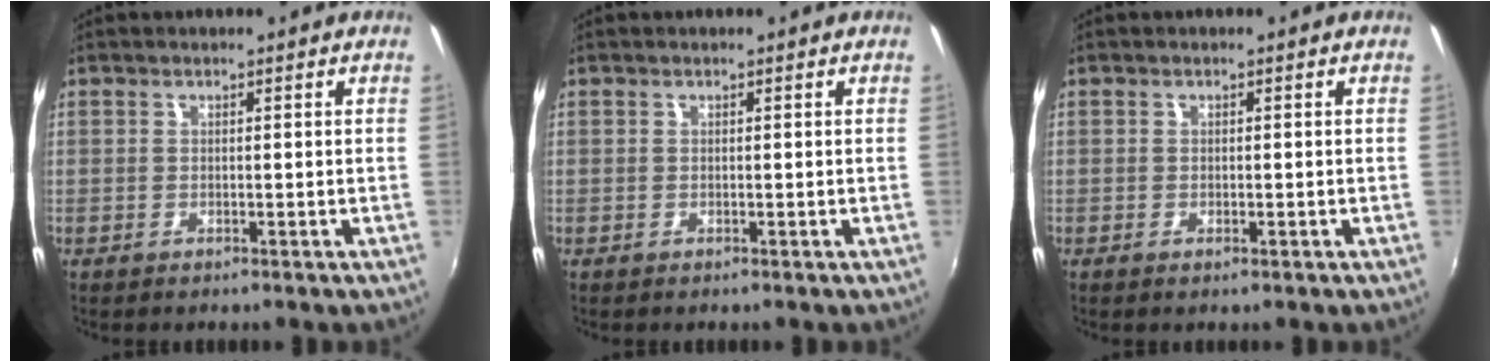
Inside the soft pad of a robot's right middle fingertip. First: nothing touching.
{"total": 0.0}
{"total": 0.6, "force": [-0.3, 0.2, 0.4], "torque": [-0.007, 0.000, -0.004]}